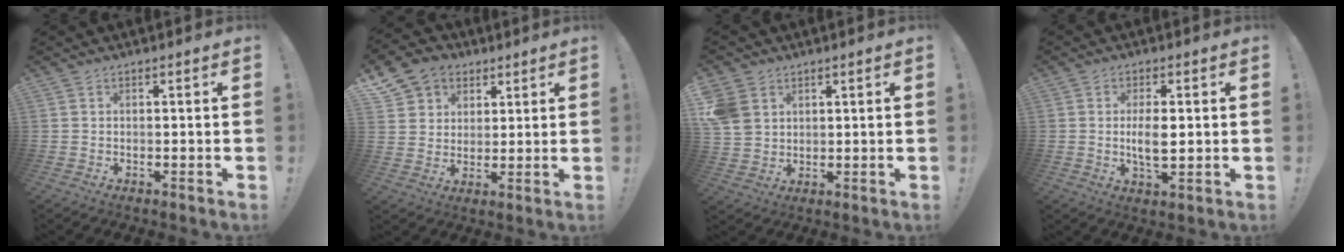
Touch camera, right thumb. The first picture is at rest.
{"total": 9.7, "force": [4.8, 8.1, 2.5], "torque": [-0.040, -0.025, 0.100]}
{"total": 7.5, "force": [3.3, 6.0, 3.0], "torque": [-0.069, -0.008, 0.070]}
{"total": 6.4, "force": [0.1, 2.6, 5.8], "torque": [-0.109, -0.011, -0.007]}